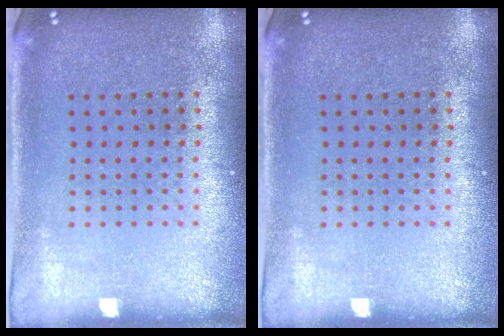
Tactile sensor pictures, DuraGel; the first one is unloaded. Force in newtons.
{"total": 0.0}